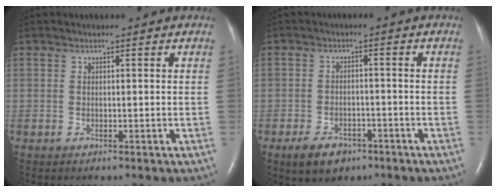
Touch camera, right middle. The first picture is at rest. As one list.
[{"total": 5.5, "force": [-3.5, 3.2, 2.8], "torque": [-0.057, -0.001, -0.052]}]